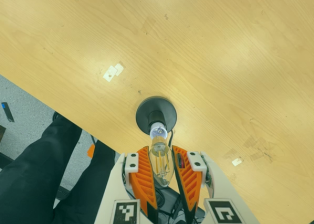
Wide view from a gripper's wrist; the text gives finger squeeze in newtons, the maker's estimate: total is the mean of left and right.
{"total": 14.0, "left": 15.8, "right": 12.2}